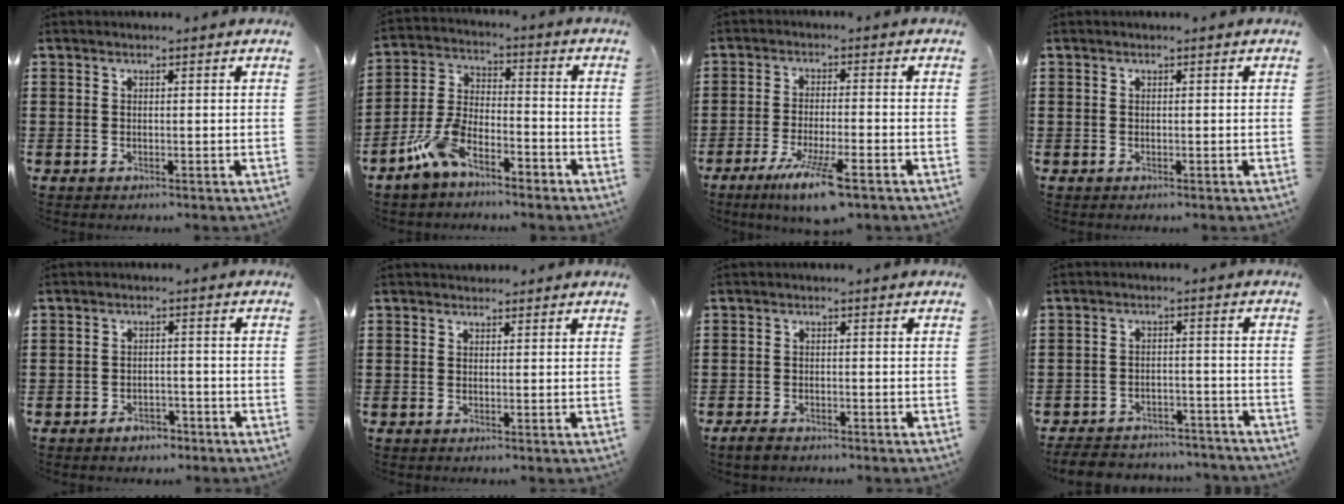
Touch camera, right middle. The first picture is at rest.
{"total": 8.0, "force": [-6.1, 2.9, 4.3], "torque": [-0.102, 0.008, -0.121]}
{"total": 7.4, "force": [-4.7, 0.7, 5.6], "torque": [-0.104, -0.012, -0.082]}
{"total": 0.0}
{"total": 2.5, "force": [-2.2, 1.1, 0.7], "torque": [-0.016, 0.004, -0.044]}
{"total": 1.1, "force": [1.0, 0.5, -0.1], "torque": [0.006, -0.001, 0.017]}
{"total": 1.7, "force": [-1.4, 0.8, 0.5], "torque": [-0.013, 0.005, -0.031]}
{"total": 5.4, "force": [-5.2, 0.9, 0.8], "torque": [-0.022, 0.008, -0.108]}